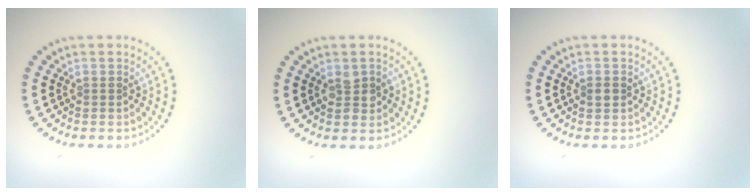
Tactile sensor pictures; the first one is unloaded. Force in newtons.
{"total": 2.0, "press": 2.0, "slide": 0.2}
{"total": 1.2, "press": 1.2, "slide": 0.0}